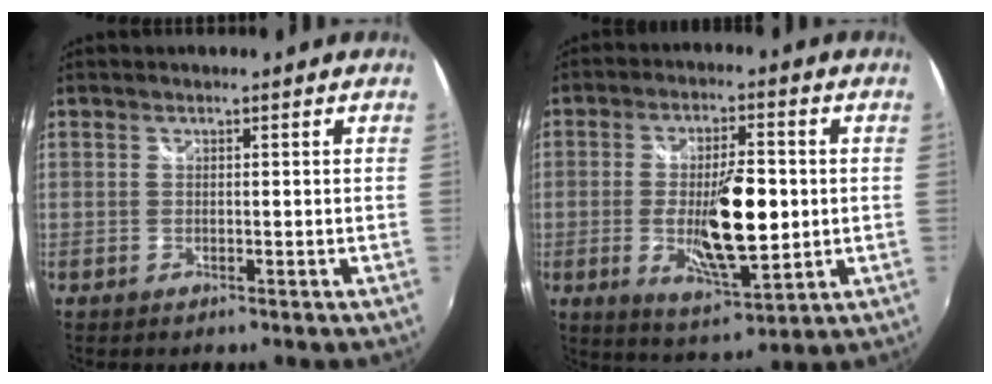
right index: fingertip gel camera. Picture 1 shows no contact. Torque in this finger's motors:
{"motor_torque": [1.77, -0.37, 0.98, 0.21]}